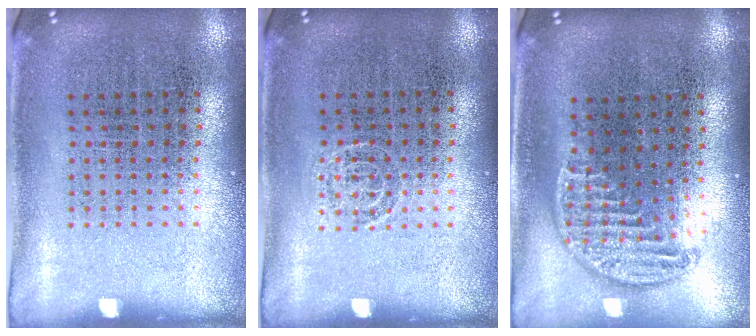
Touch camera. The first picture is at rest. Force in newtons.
{"total": 0.6, "press": 0.5, "slide": 0.3}
{"total": 1.2, "press": 1.1, "slide": 0.5}